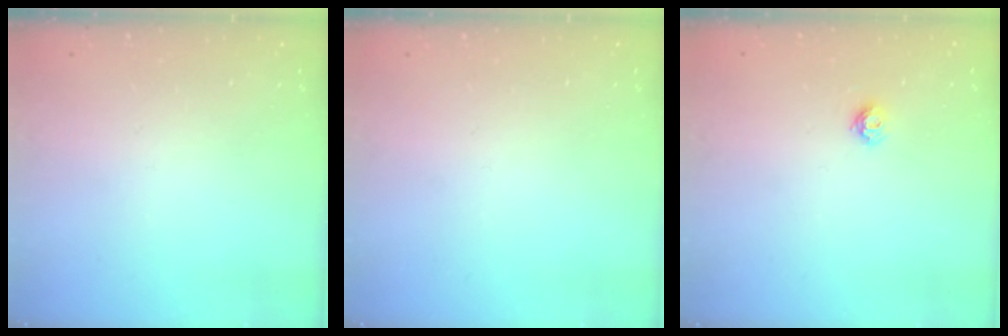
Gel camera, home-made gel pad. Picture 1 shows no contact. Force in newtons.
{"total": 0.0}
{"total": 5.8, "press": 5.8, "slide": 0.3}